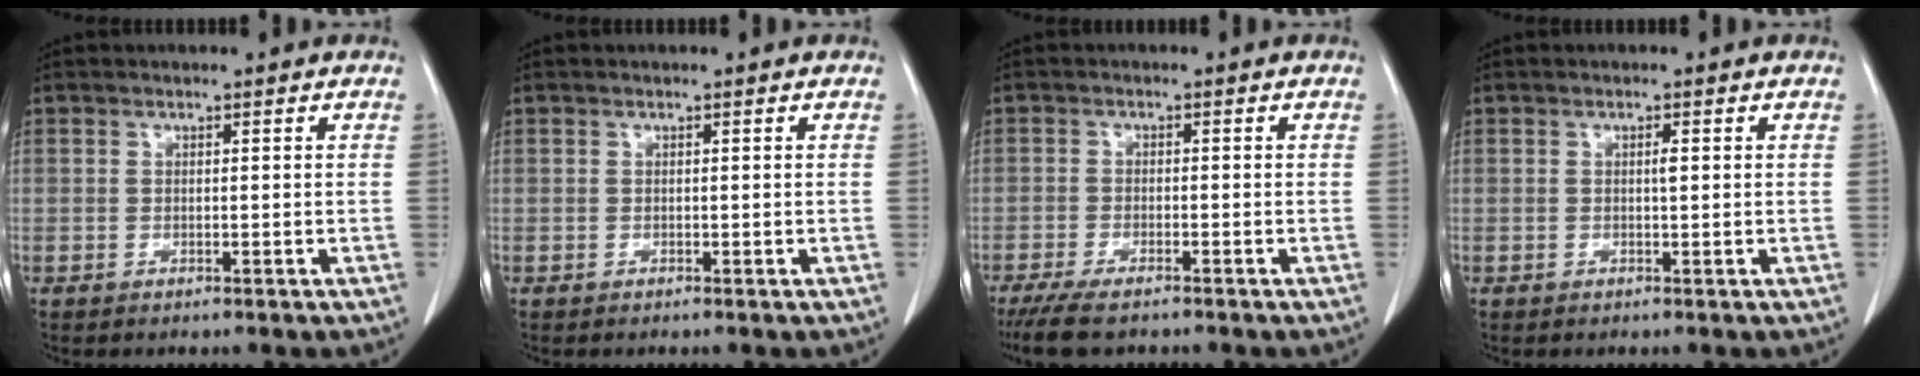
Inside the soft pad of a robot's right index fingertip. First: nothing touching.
{"total": 0.0}
{"total": 5.7, "force": [-4.6, 1.1, 3.1], "torque": [-0.055, -0.013, -0.078]}
{"total": 0.8, "force": [0.2, 0.1, 0.8], "torque": [-0.009, 0.002, 0.006]}